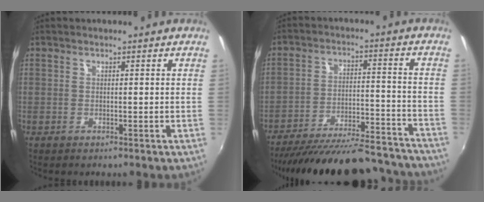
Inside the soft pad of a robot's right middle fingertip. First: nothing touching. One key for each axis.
{"total": 26.2, "fx": -23.4, "fy": 6.2, "fz": 9.9, "tx": -0.184, "ty": -0.007, "tz": -0.315}